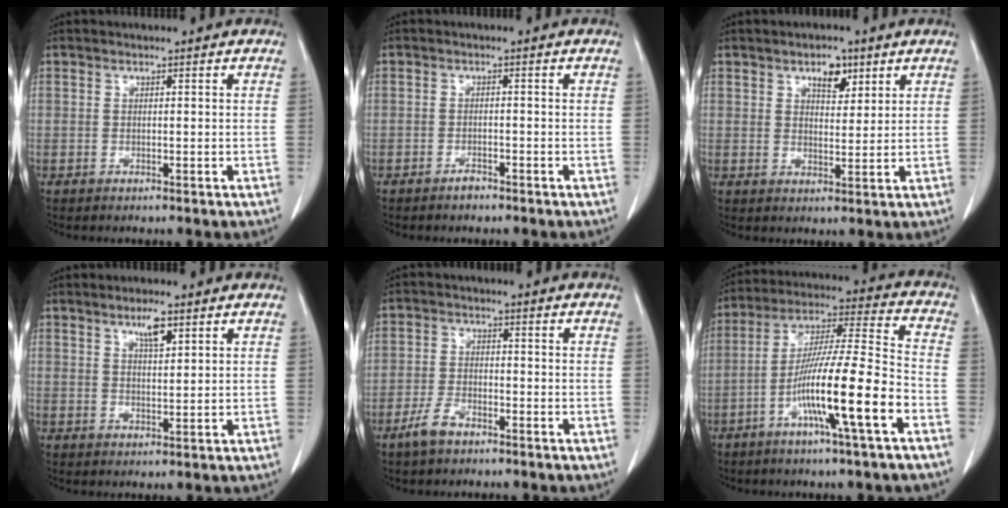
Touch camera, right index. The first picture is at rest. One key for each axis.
{"total": 1.4, "fx": -1.2, "fy": 0.4, "fz": 0.5, "tx": -0.009, "ty": 0.001, "tz": -0.018}
{"total": 4.4, "fx": 2.6, "fy": 2.2, "fz": 2.8, "tx": -0.043, "ty": 0.001, "tz": 0.042}
{"total": 3.6, "fx": 2.2, "fy": 0.7, "fz": 2.8, "tx": -0.051, "ty": 0.000, "tz": 0.039}
{"total": 4.2, "fx": -3.0, "fy": 1.8, "fz": 2.3, "tx": -0.052, "ty": 0.001, "tz": -0.054}
{"total": 15.3, "fx": -6.2, "fy": -0.4, "fz": 14.0, "tx": -0.257, "ty": -0.001, "tz": -0.112}